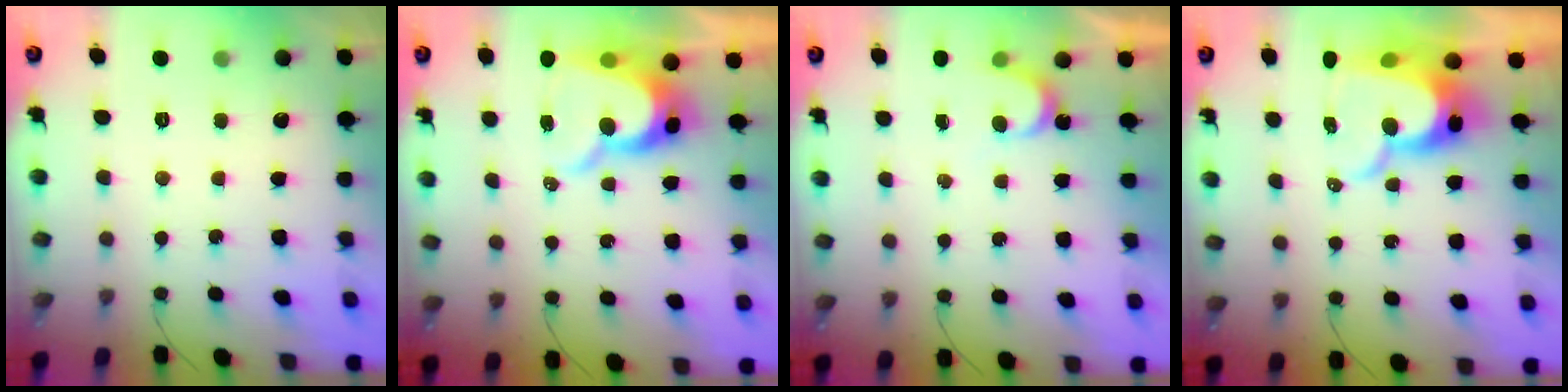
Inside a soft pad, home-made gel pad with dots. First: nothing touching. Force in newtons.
{"total": 11.5, "press": 11.5, "slide": 0.9}
{"total": 2.8, "press": 2.8, "slide": 0.2}
{"total": 12.3, "press": 12.3, "slide": 0.8}